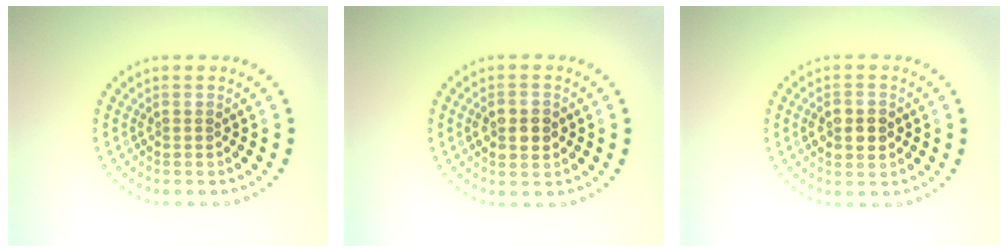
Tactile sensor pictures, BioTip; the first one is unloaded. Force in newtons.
{"total": 2.7, "press": 2.7, "slide": 0.0}
{"total": 2.7, "press": 2.7, "slide": 0.0}